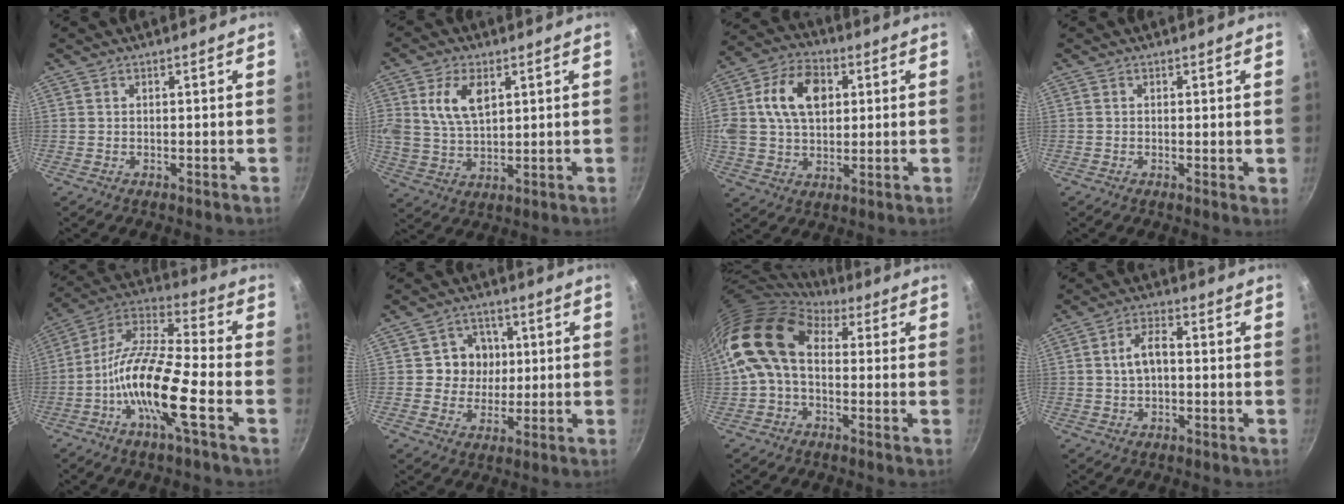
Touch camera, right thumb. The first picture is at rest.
{"total": 9.2, "force": [3.4, 5.5, 6.6], "torque": [-0.118, -0.016, 0.066]}
{"total": 16.5, "force": [3.8, 11.5, 11.1], "torque": [-0.195, 0.019, 0.055]}
{"total": 1.0, "force": [0.4, 0.3, 0.8], "torque": [-0.013, -0.003, 0.002]}
{"total": 16.4, "force": [-5.9, 3.6, 14.9], "torque": [-0.280, 0.043, -0.135]}
{"total": 7.2, "force": [0.9, 6.9, 2.0], "torque": [0.010, 0.002, 0.006]}
{"total": 13.9, "force": [1.4, 9.5, 10.1], "torque": [-0.170, 0.027, 0.002]}
{"total": 5.5, "force": [0.0, 3.2, 4.4], "torque": [-0.074, 0.023, -0.004]}